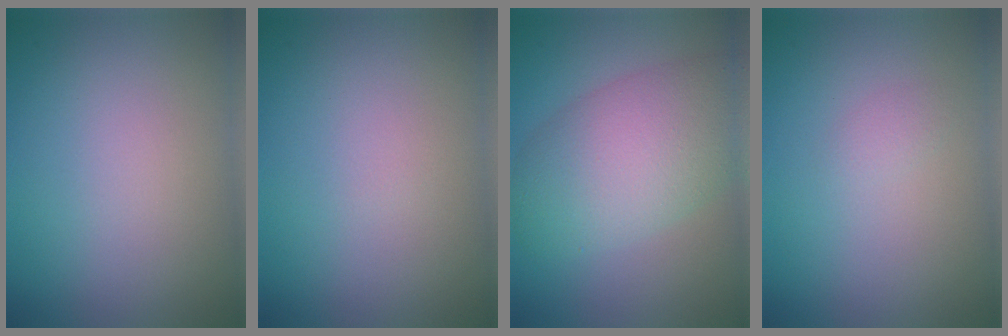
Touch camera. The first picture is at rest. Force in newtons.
{"total": 0.0}
{"total": 7.8, "press": 7.7, "slide": 0.6}
{"total": 0.7, "press": 0.7, "slide": 0.0}